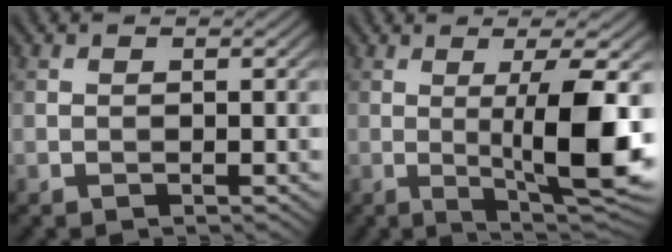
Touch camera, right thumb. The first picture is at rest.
{"total": 11.4, "force": [-0.2, 2.1, 11.2], "torque": [-0.174, 0.004, 0.003]}